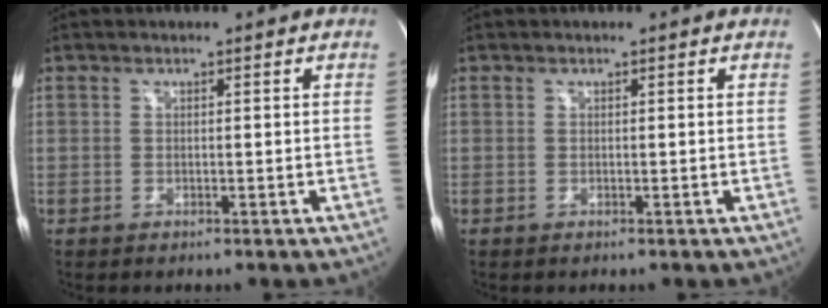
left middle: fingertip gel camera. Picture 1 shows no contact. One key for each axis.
{"total": 0.0}